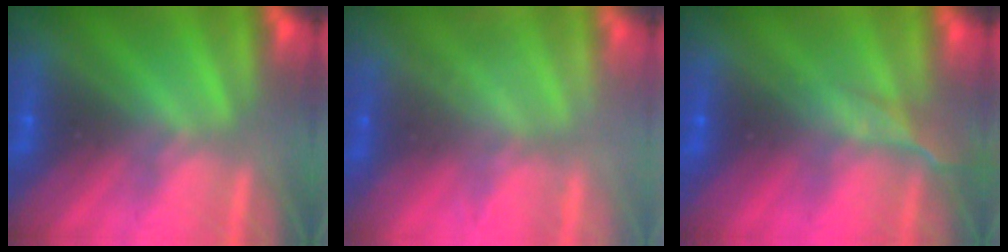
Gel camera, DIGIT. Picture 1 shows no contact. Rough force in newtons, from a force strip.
{"total": 2.3}
{"total": 2.6}